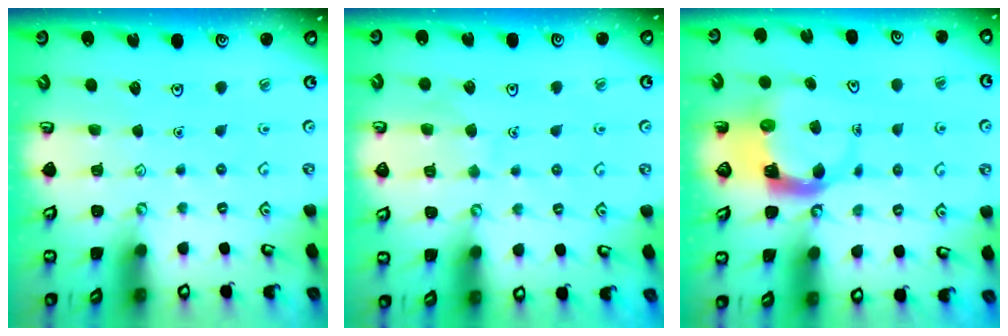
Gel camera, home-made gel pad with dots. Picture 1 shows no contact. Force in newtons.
{"total": 4.9, "press": 4.8, "slide": 0.6}
{"total": 4.1, "press": 4.0, "slide": 0.8}